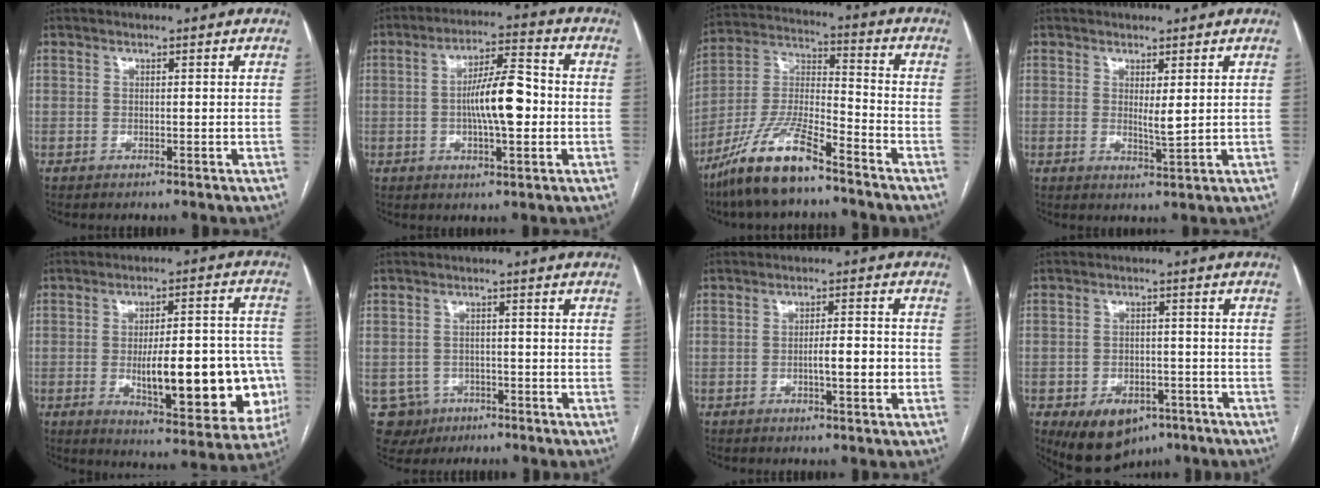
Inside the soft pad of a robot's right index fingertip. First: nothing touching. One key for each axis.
{"total": 10.0, "fx": -0.7, "fy": 2.4, "fz": 9.7, "tx": -0.170, "ty": 0.016, "tz": -0.014}
{"total": 13.7, "fx": -10.0, "fy": 2.3, "fz": 9.1, "tx": -0.193, "ty": -0.009, "tz": -0.190}
{"total": 2.4, "fx": 0.7, "fy": 0.2, "fz": 2.3, "tx": -0.043, "ty": -0.010, "tz": 0.016}
{"total": 20.2, "fx": -4.1, "fy": 5.9, "fz": 18.9, "tx": -0.192, "ty": 0.027, "tz": -0.032}
{"total": 5.5, "fx": -2.3, "fy": 5.0, "fz": 0.3, "tx": -0.004, "ty": 0.009, "tz": -0.031}
{"total": 4.6, "fx": -1.0, "fy": 0.7, "fz": 4.4, "tx": -0.071, "ty": 0.004, "tz": -0.012}
{"total": 9.4, "fx": -5.4, "fy": 6.1, "fz": 4.7, "tx": -0.069, "ty": 0.009, "tz": -0.071}